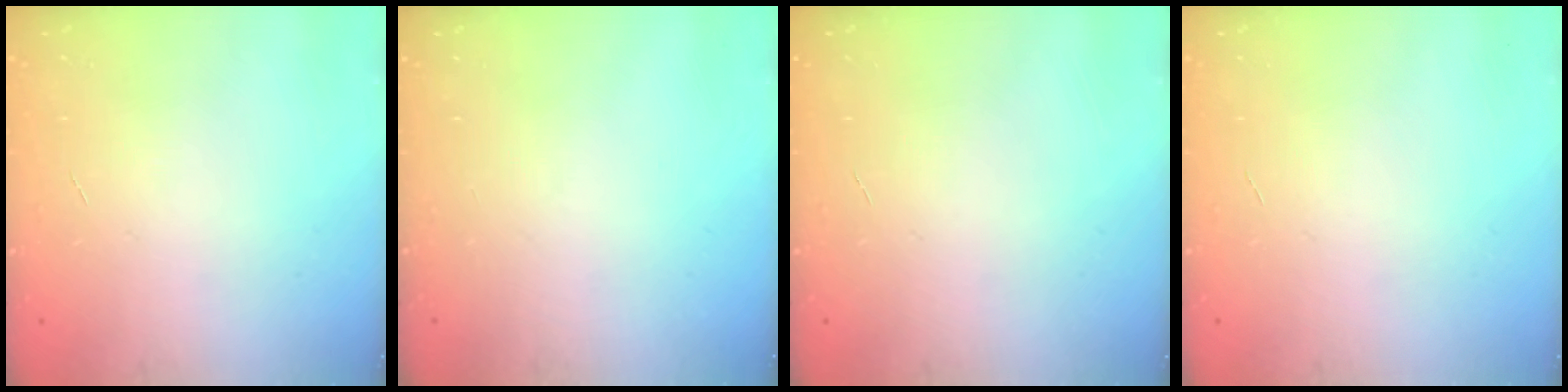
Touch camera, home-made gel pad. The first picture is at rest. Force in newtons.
{"total": 0.0}
{"total": 0.0}
{"total": 0.0}